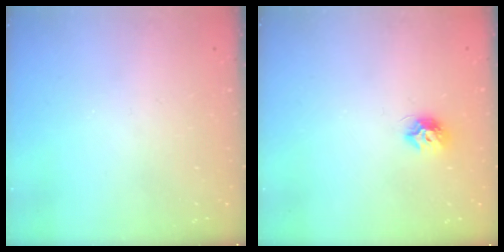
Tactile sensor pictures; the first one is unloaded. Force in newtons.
{"total": 7.4, "press": 7.4, "slide": 0.2}